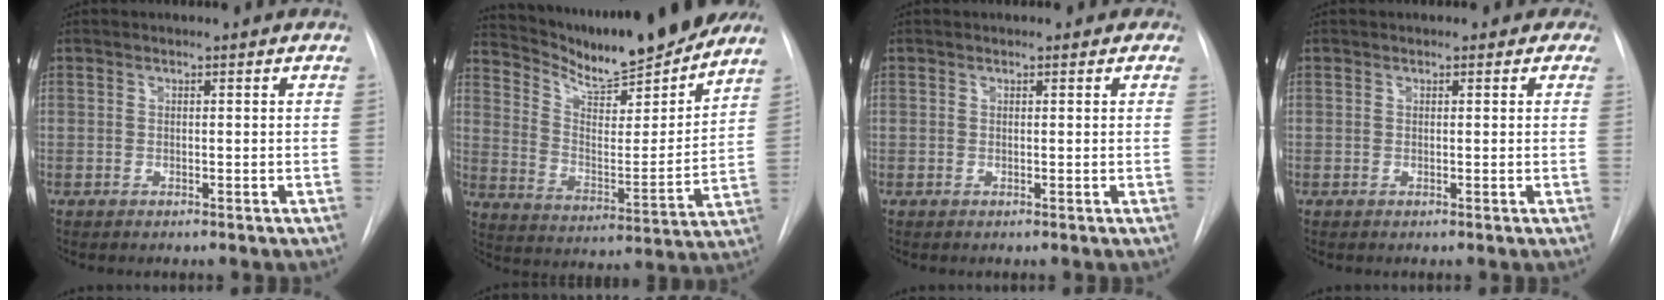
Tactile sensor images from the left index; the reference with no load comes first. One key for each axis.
{"total": 19.5, "fx": 17.6, "fy": 1.5, "fz": 8.1, "tx": -0.142, "ty": -0.035, "tz": 0.273}
{"total": 0.7, "fx": 0.5, "fy": 0.5, "fz": 0.1, "tx": 0.003, "ty": -0.001, "tz": 0.000}
{"total": 1.7, "fx": 1.2, "fy": 1.2, "fz": 0.2, "tx": 0.012, "ty": -0.004, "tz": 0.001}